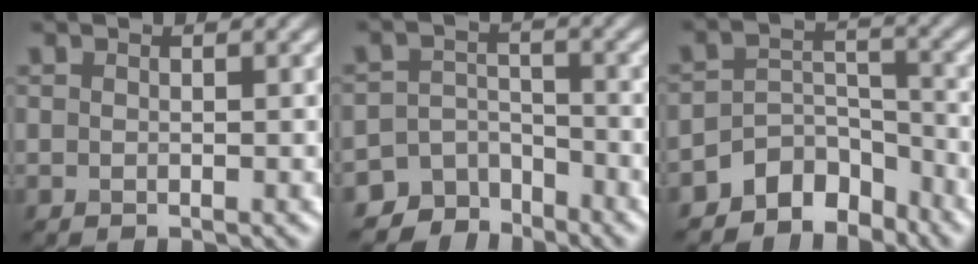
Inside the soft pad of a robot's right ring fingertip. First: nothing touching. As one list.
[{"total": 4.6, "force": [-3.9, 2.4, 0.3], "torque": [0.013, -0.003, -0.064]}, {"total": 5.4, "force": [-4.4, 2.8, 1.5], "torque": [-0.010, -0.003, -0.079]}]